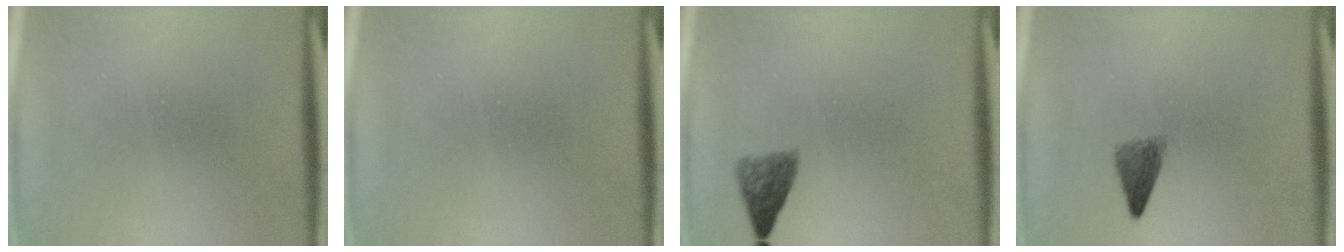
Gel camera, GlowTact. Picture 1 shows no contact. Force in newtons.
{"total": 0.0}
{"total": 2.9}
{"total": 2.5}